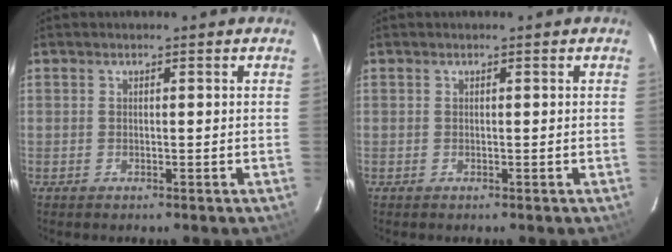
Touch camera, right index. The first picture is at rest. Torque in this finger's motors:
{"motor_torque": [0.00, 0.00, 0.00, 0.00]}